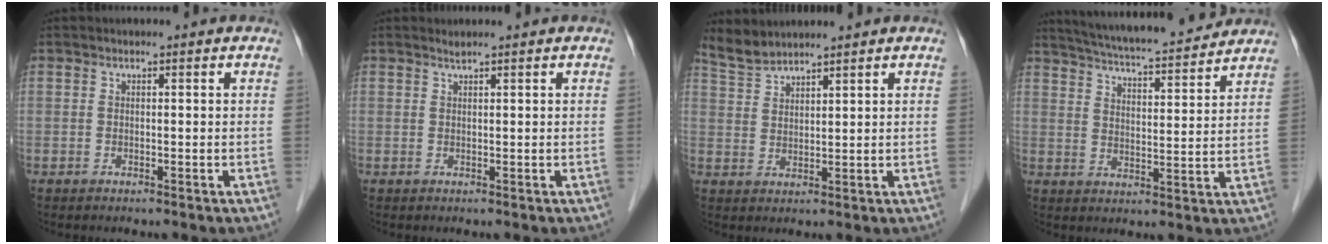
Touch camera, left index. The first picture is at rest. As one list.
[{"total": 0.6, "force": [0.5, -0.2, 0.2], "torque": [-0.010, 0.001, 0.016]}, {"total": 3.7, "force": [3.7, 0.0, 0.2], "torque": [-0.013, 0.010, 0.081]}, {"total": 15.7, "force": [14.3, 1.3, 6.3], "torque": [-0.111, 0.011, 0.214]}]